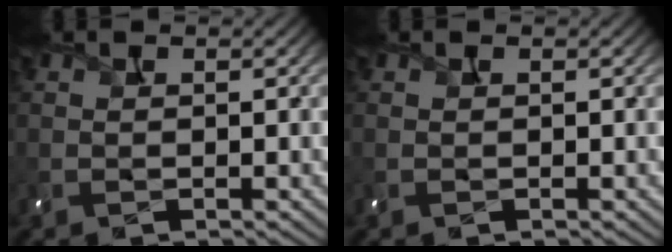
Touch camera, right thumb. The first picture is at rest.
{"total": 0.0}